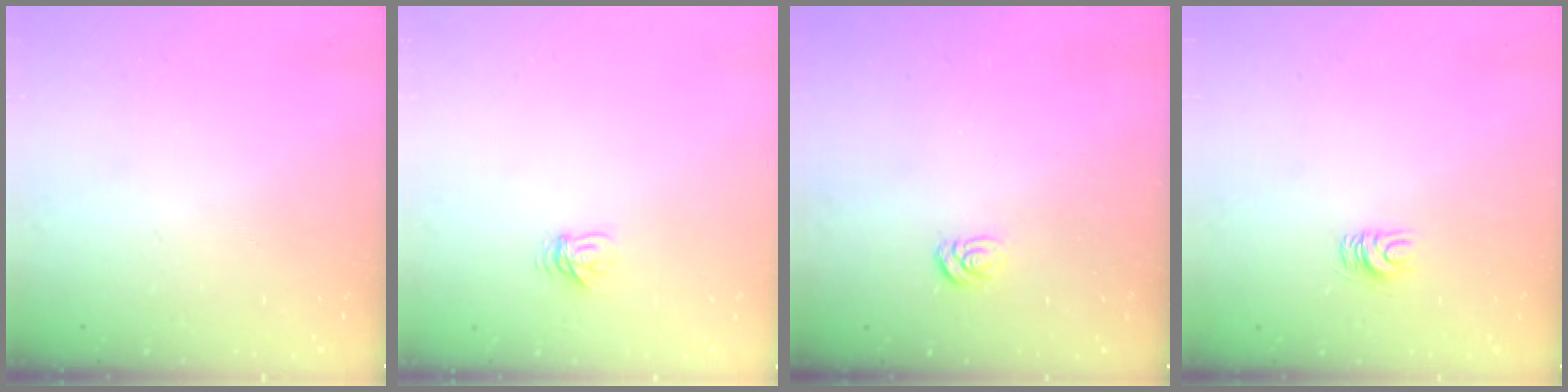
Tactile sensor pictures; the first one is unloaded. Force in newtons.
{"total": 4.3, "press": 4.3, "slide": 0.5}
{"total": 3.7, "press": 3.6, "slide": 0.4}
{"total": 5.0, "press": 4.9, "slide": 0.4}